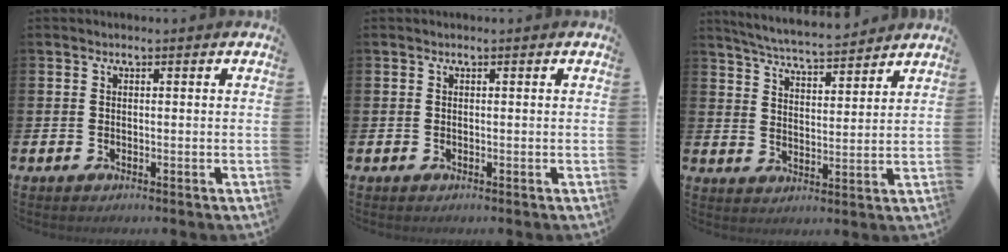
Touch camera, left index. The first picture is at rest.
{"total": 0.0}
{"total": 5.8, "force": [5.7, 0.2, 0.9], "torque": [-0.043, -0.035, 0.102]}